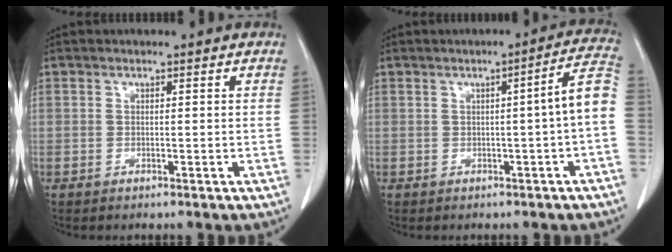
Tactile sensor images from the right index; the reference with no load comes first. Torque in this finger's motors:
{"motor_torque": [0.55, -0.29, 0.24, 0.07]}